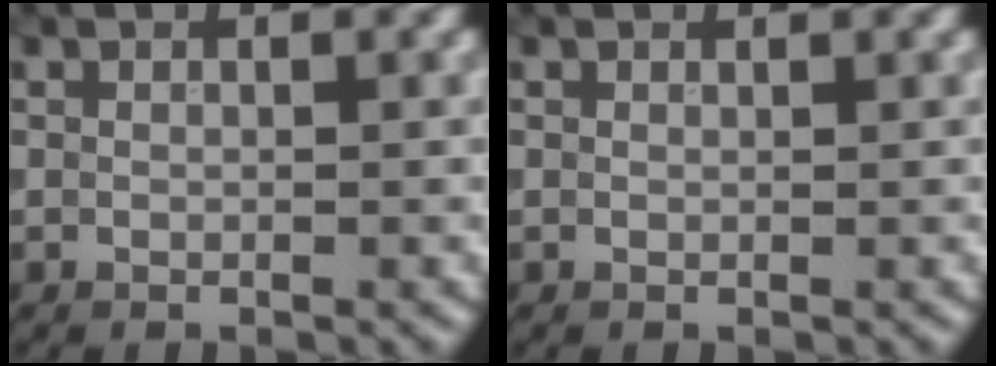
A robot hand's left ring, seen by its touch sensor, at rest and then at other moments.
{"total": 0.0}